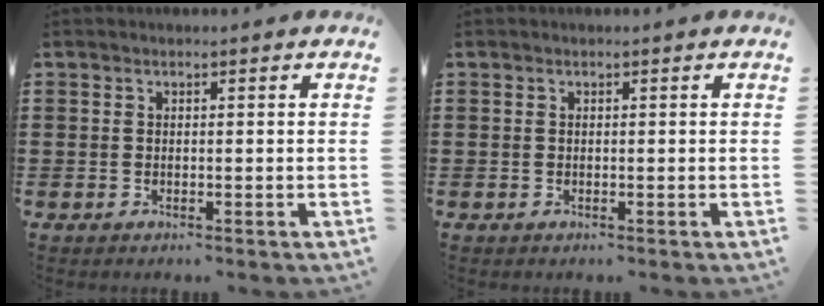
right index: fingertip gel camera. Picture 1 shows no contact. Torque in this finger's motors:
{"motor_torque": [0.56, 0.50, 0.03, 0.01]}